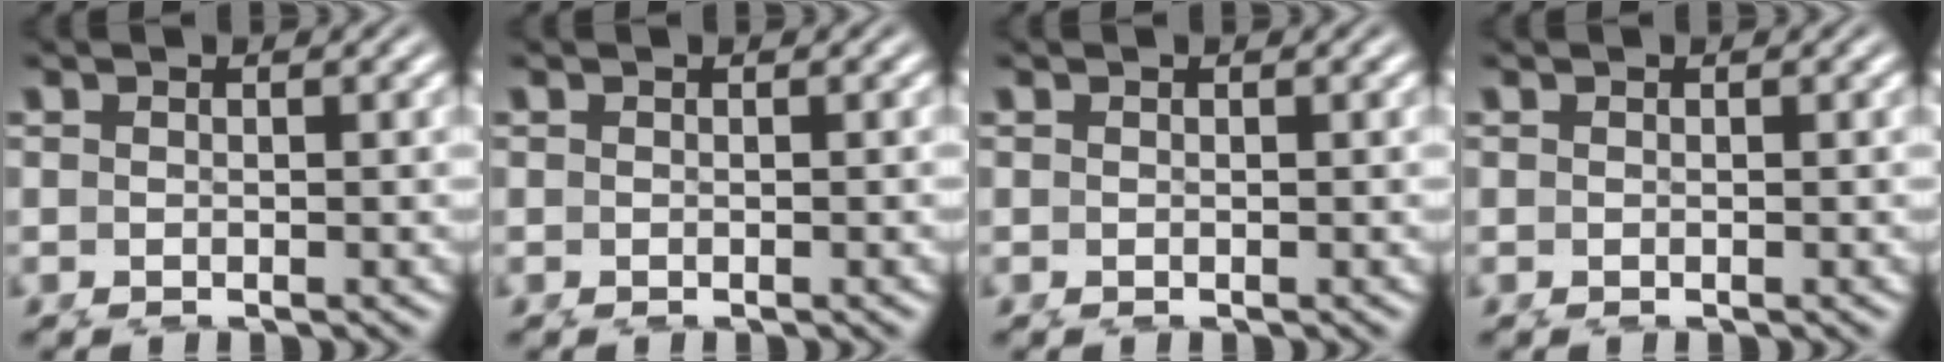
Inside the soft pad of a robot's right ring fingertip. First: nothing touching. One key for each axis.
{"total": 0.0}
{"total": 0.0}
{"total": 0.0}